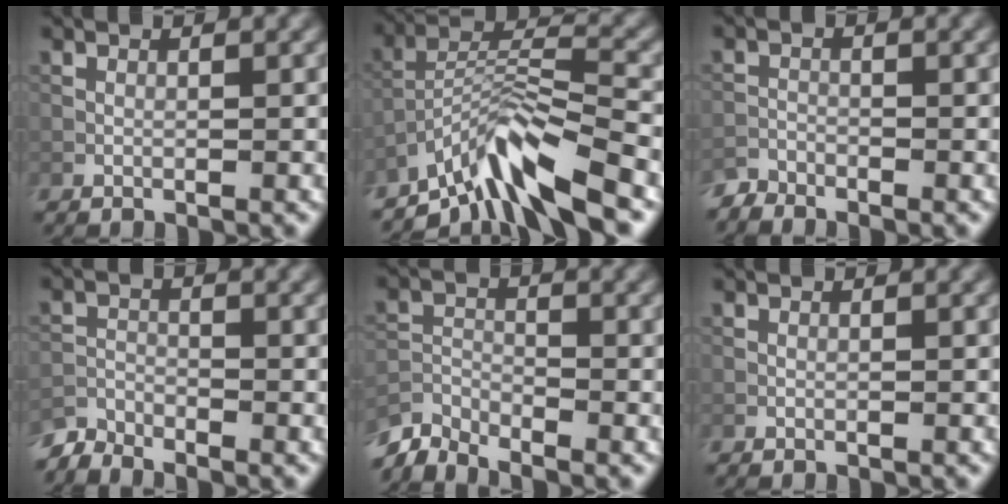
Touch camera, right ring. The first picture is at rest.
{"total": 7.9, "force": [-6.0, 1.3, 5.0], "torque": [-0.087, 0.007, -0.116]}
{"total": 1.9, "force": [-1.9, 0.3, 0.0], "torque": [-0.008, -0.002, -0.045]}
{"total": 2.7, "force": [-2.7, 0.4, 0.2], "torque": [-0.009, -0.007, -0.062]}
{"total": 4.0, "force": [-3.8, 0.9, 0.8], "torque": [-0.013, -0.011, -0.085]}
{"total": 0.0}